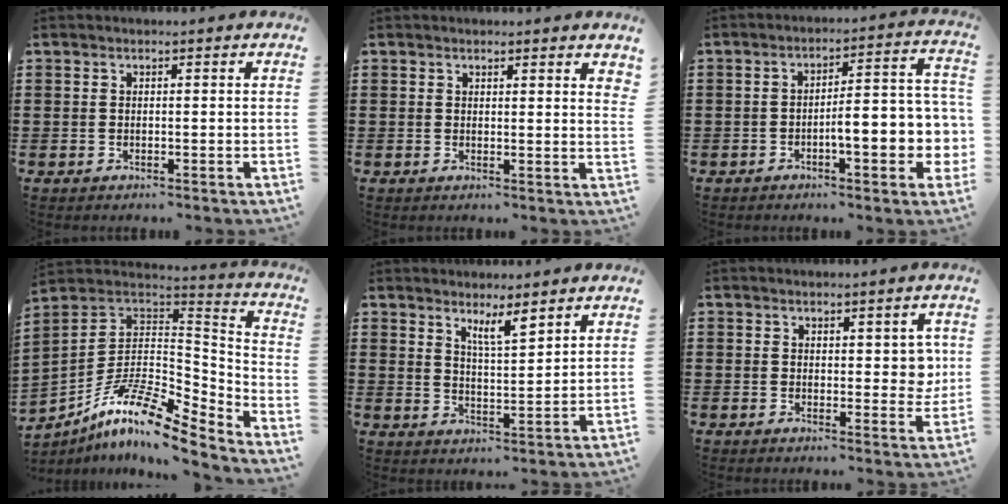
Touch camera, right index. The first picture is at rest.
{"total": 1.3, "force": [1.2, 0.1, 0.6], "torque": [-0.006, -0.001, 0.020]}
{"total": 7.9, "force": [-2.4, 1.9, 7.3], "torque": [-0.098, -0.022, -0.047]}
{"total": 12.4, "force": [-8.2, 3.5, 8.7], "torque": [-0.179, 0.007, -0.160]}
{"total": 4.3, "force": [3.4, 0.7, 2.5], "torque": [-0.040, -0.011, 0.057]}
{"total": 3.1, "force": [1.3, 1.7, 2.3], "torque": [-0.021, -0.002, 0.017]}